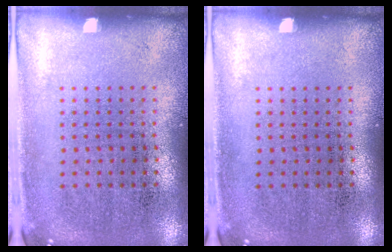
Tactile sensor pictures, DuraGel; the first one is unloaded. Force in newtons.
{"total": 0.0}